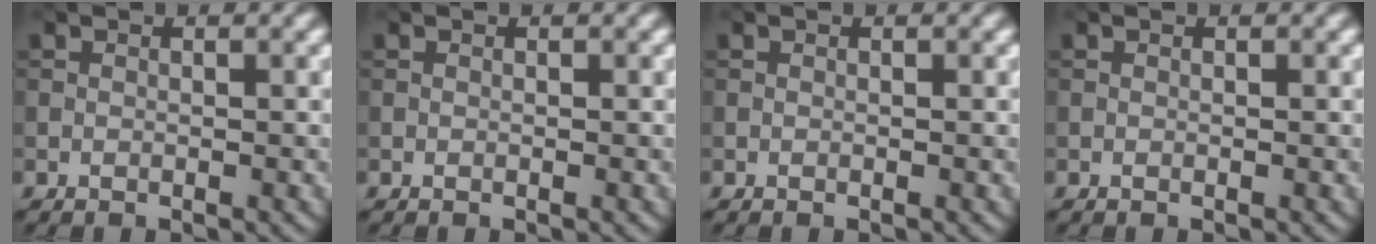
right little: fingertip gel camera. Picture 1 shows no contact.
{"total": 0.0}
{"total": 0.0}
{"total": 0.0}